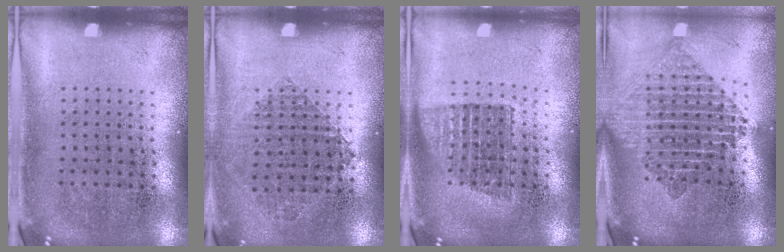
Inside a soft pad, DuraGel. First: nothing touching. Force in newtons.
{"total": 0.9, "press": 0.9, "slide": 0.3}
{"total": 1.3, "press": 1.1, "slide": 0.6}
{"total": 2.2, "press": 1.7, "slide": 1.4}